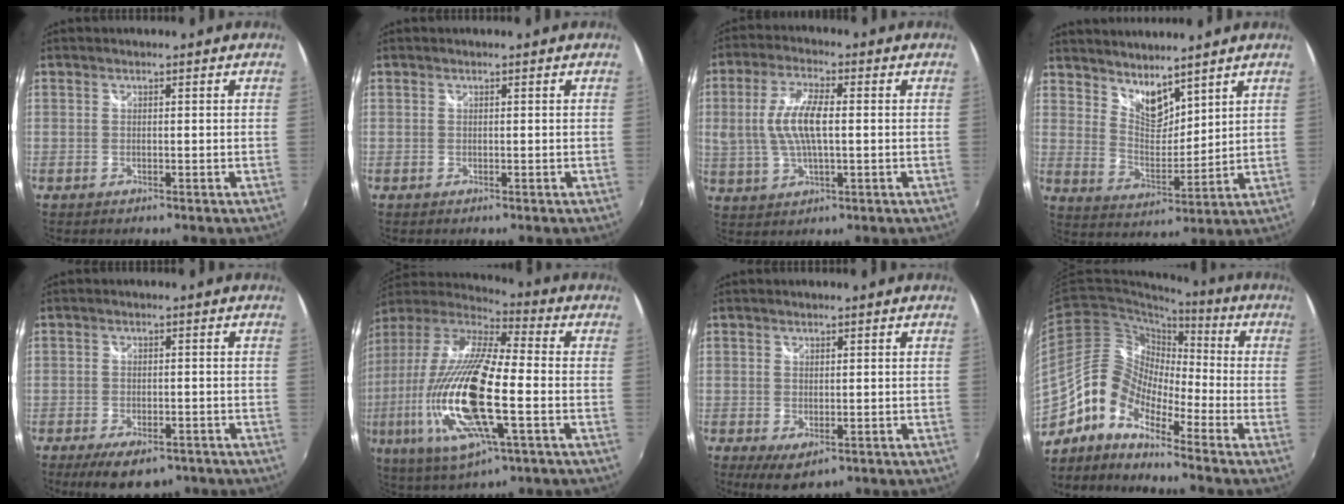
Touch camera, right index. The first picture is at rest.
{"total": 0.0}
{"total": 9.4, "force": [0.3, 3.3, 8.7], "torque": [-0.177, 0.003, 0.010]}
{"total": 7.9, "force": [6.6, 2.8, 3.3], "torque": [-0.047, -0.006, 0.123]}
{"total": 8.7, "force": [-6.1, 3.7, 5.0], "torque": [-0.109, -0.021, -0.092]}
{"total": 25.1, "force": [-4.9, 6.6, 23.8], "torque": [-0.457, -0.039, -0.097]}
{"total": 3.9, "force": [-1.1, 2.5, 2.8], "torque": [-0.052, -0.015, -0.013]}
{"total": 12.1, "force": [-7.3, 6.5, 7.1], "torque": [-0.120, 0.020, -0.164]}